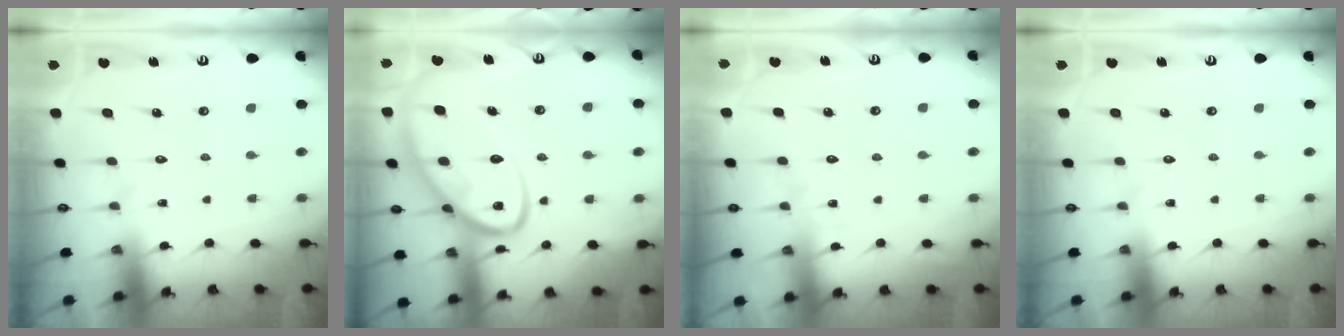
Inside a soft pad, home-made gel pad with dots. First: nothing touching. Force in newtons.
{"total": 17.5, "press": 17.4, "slide": 1.8}
{"total": 3.3, "press": 3.3, "slide": 0.3}
{"total": 0.0}